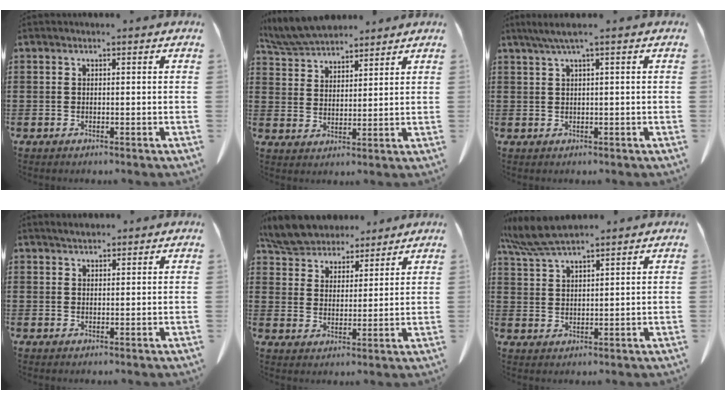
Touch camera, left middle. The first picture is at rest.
{"total": 6.7, "force": [6.2, 1.7, 1.9], "torque": [-0.063, -0.017, 0.116]}
{"total": 2.2, "force": [0.8, -0.2, 2.0], "torque": [-0.044, -0.009, 0.015]}
{"total": 1.7, "force": [1.6, 0.4, 0.4], "torque": [-0.011, 0.002, 0.032]}
{"total": 7.2, "force": [6.8, 2.2, 1.1], "torque": [-0.057, -0.027, 0.127]}
{"total": 6.4, "force": [5.5, 1.0, 3.2], "torque": [-0.079, -0.012, 0.104]}